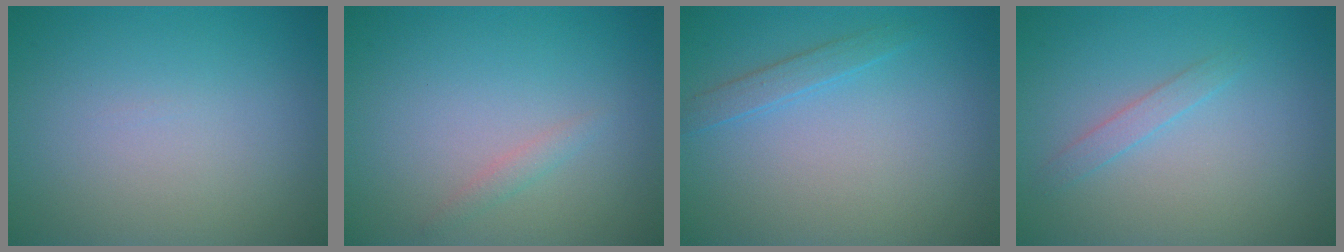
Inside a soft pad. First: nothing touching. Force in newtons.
{"total": 0.9, "press": 0.9, "slide": 0.1}
{"total": 1.3, "press": 1.3, "slide": 0.1}
{"total": 1.2, "press": 1.2, "slide": 0.1}